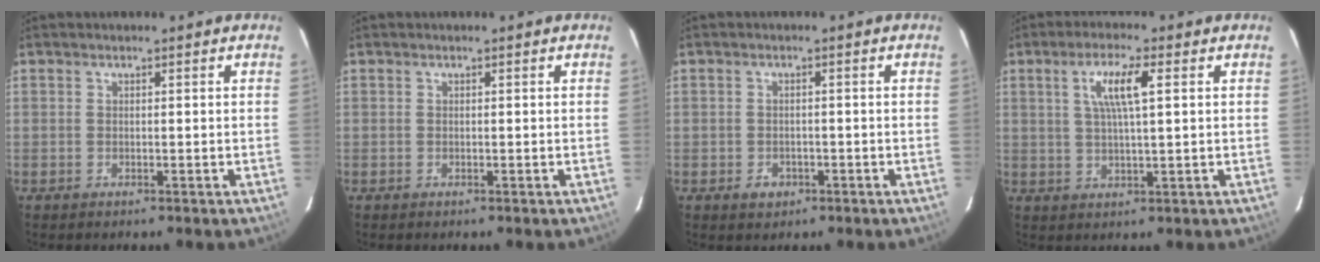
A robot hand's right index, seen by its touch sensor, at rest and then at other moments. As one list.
[{"total": 0.0}, {"total": 2.7, "force": [-1.2, 2.3, 0.8], "torque": [-0.017, 0.003, -0.014]}, {"total": 6.5, "force": [2.0, 0.8, 6.1], "torque": [-0.114, 0.004, 0.037]}]